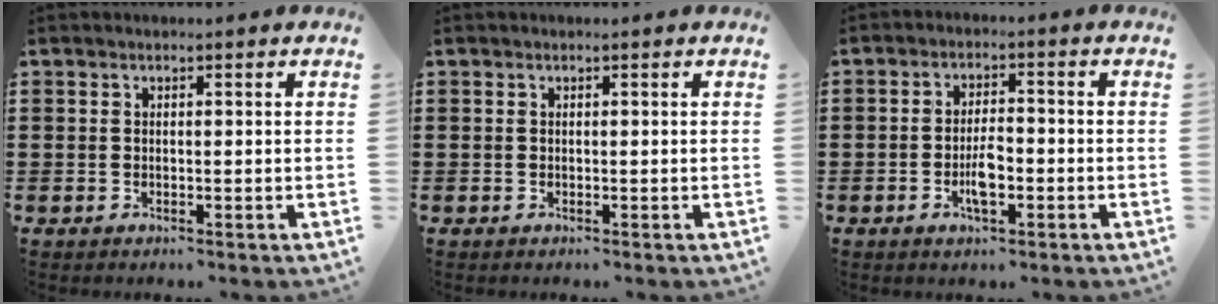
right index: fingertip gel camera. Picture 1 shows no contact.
{"total": 0.0}
{"total": 4.4, "force": [-1.5, 1.5, 3.9], "torque": [-0.081, 0.001, -0.031]}